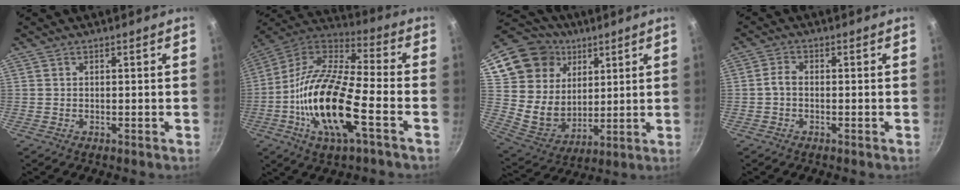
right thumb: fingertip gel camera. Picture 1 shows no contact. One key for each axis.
{"total": 21.0, "fx": -6.3, "fy": 7.2, "fz": 18.7, "tx": -0.357, "ty": 0.033, "tz": -0.137}
{"total": 19.5, "fx": 8.5, "fy": 15.9, "fz": 7.4, "tx": -0.104, "ty": -0.012, "tz": 0.169}
{"total": 2.1, "fx": -0.7, "fy": 1.3, "fz": 1.6, "tx": -0.035, "ty": 0.014, "tz": -0.019}